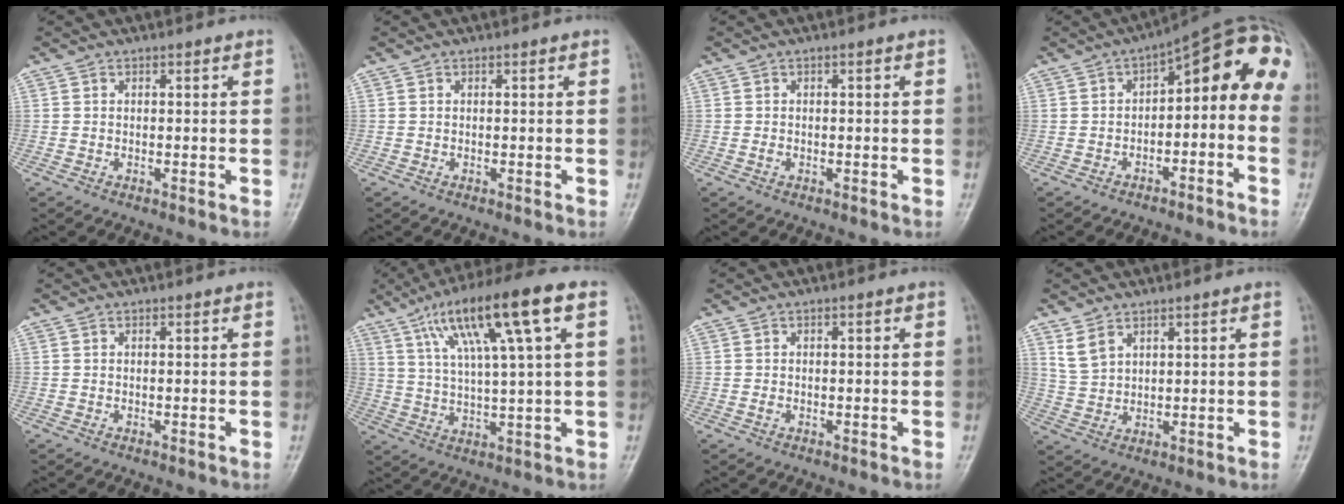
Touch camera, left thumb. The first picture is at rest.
{"total": 0.0}
{"total": 1.0, "force": [-0.1, 0.5, 0.9], "torque": [-0.018, 0.005, -0.003]}
{"total": 12.4, "force": [-1.9, 6.2, 10.6], "torque": [-0.110, 0.078, -0.031]}
{"total": 0.0}
{"total": 17.0, "force": [7.0, 2.3, 15.3], "torque": [-0.271, 0.007, 0.118]}
{"total": 1.0, "force": [-0.1, 0.4, 0.8], "torque": [-0.016, 0.005, -0.002]}
{"total": 4.0, "force": [2.7, 2.2, 2.0], "torque": [-0.034, -0.010, 0.064]}